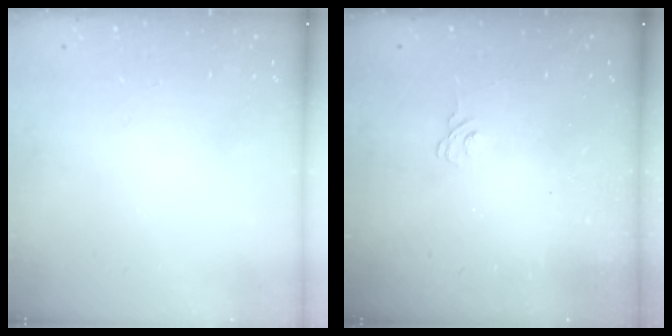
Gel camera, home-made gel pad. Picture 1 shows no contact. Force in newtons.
{"total": 2.5, "press": 2.1, "slide": 1.3}